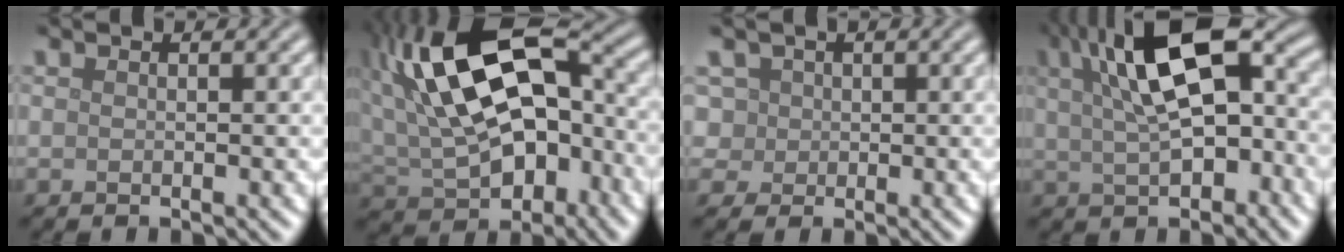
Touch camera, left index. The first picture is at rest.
{"total": 16.5, "force": [2.3, 9.4, 13.3], "torque": [-0.231, 0.017, 0.044]}
{"total": 4.9, "force": [1.9, 4.1, 1.9], "torque": [-0.035, 0.021, 0.017]}
{"total": 11.6, "force": [2.6, 5.4, 9.9], "torque": [-0.170, 0.016, 0.041]}